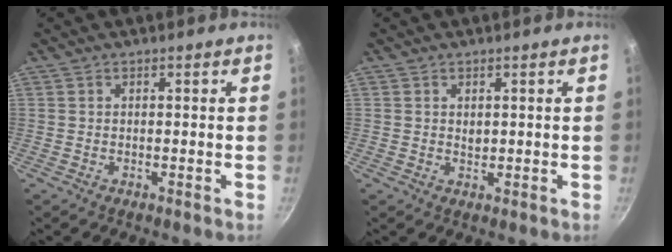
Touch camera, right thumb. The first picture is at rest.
{"total": 1.3, "force": [0.4, 0.9, 0.8], "torque": [-0.010, -0.002, 0.007]}